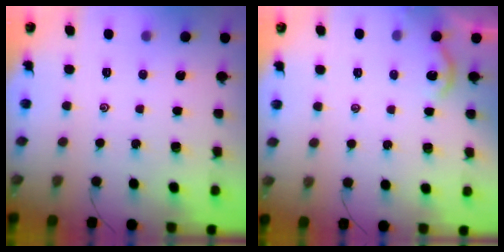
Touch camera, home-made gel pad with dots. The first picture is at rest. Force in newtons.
{"total": 3.4, "press": 3.4, "slide": 0.3}